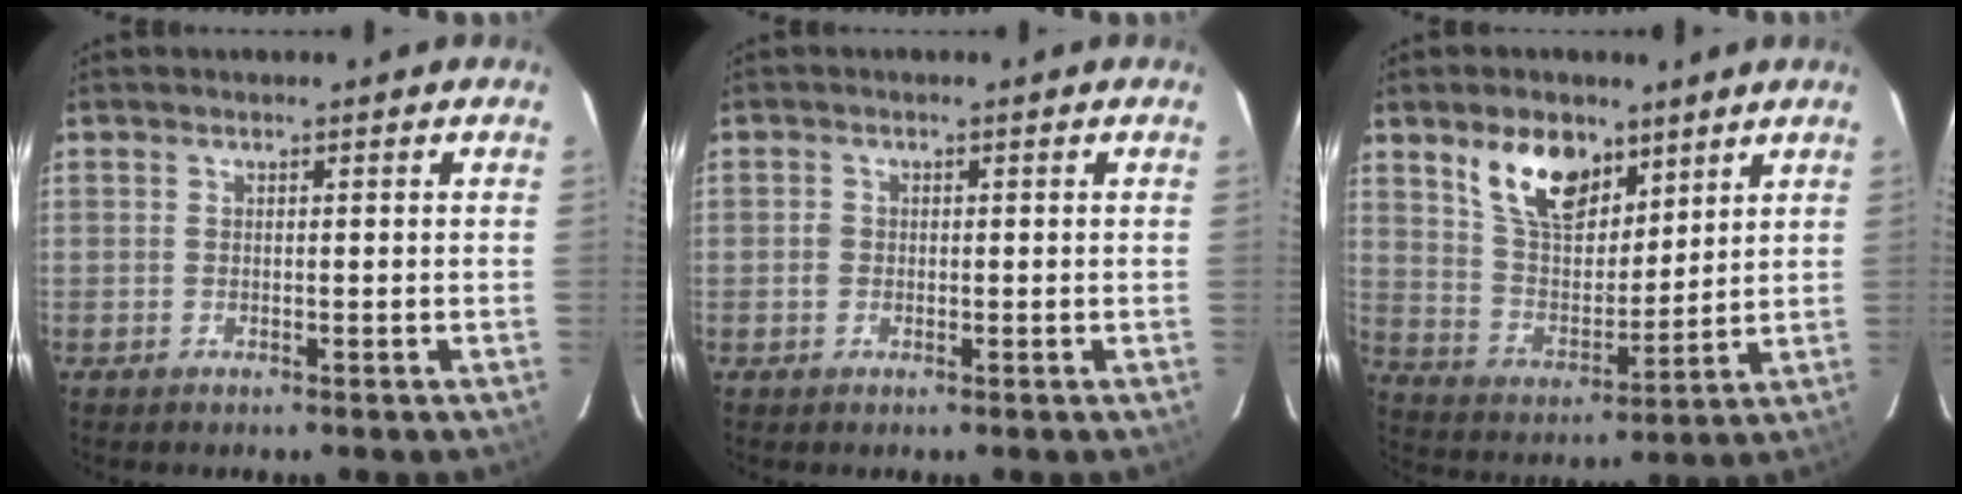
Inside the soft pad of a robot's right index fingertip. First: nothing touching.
{"total": 1.4, "force": [-0.2, 1.4, 0.4], "torque": [-0.006, 0.002, -0.006]}
{"total": 12.8, "force": [7.8, 6.9, 7.4], "torque": [-0.134, 0.012, 0.151]}